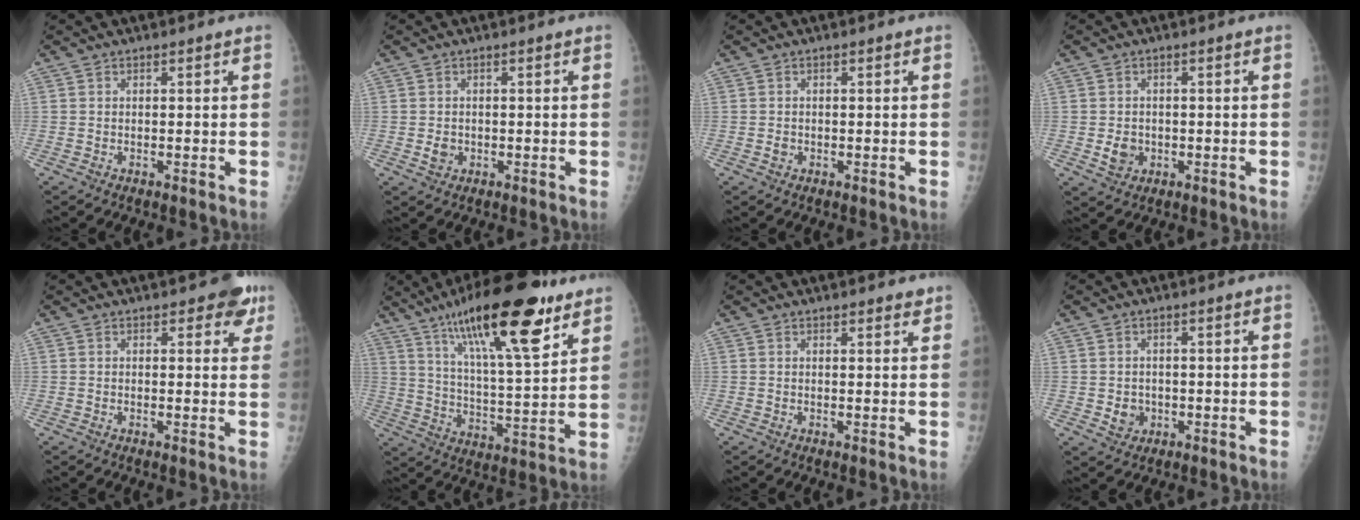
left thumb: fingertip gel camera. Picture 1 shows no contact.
{"total": 2.4, "force": [-0.5, 2.1, 1.2], "torque": [-0.011, 0.002, -0.005]}
{"total": 1.2, "force": [-0.3, 1.1, 0.5], "torque": [-0.003, 0.002, -0.006]}
{"total": 4.0, "force": [-0.8, 3.4, 1.9], "torque": [-0.021, 0.002, -0.008]}
{"total": 4.3, "force": [2.6, 2.4, 2.6], "torque": [0.005, -0.007, 0.023]}
{"total": 23.2, "force": [13.6, 6.1, 17.8], "torque": [-0.273, -0.043, 0.223]}
{"total": 2.0, "force": [1.7, 0.7, 0.8], "torque": [0.002, -0.007, 0.018]}
{"total": 3.5, "force": [-0.7, 3.1, 1.5], "torque": [-0.010, 0.002, -0.003]}